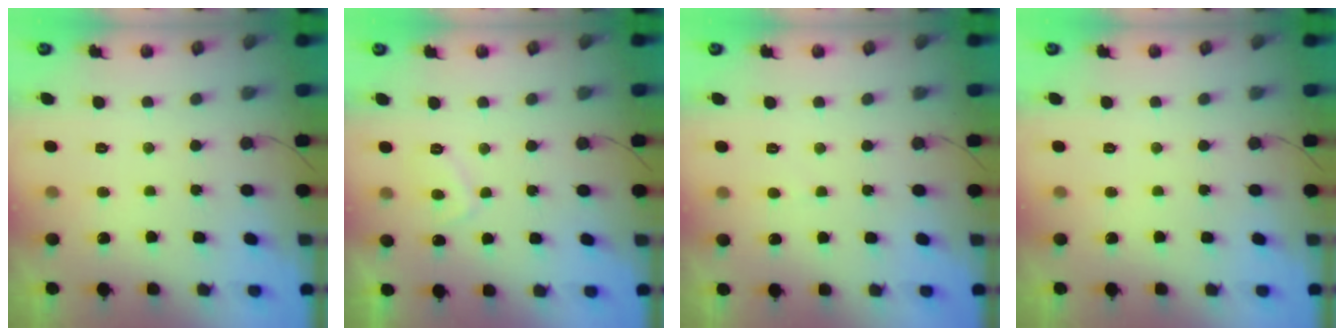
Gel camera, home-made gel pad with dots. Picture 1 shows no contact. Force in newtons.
{"total": 3.2, "press": 3.1, "slide": 0.6}
{"total": 2.5, "press": 2.5, "slide": 0.2}
{"total": 0.0}